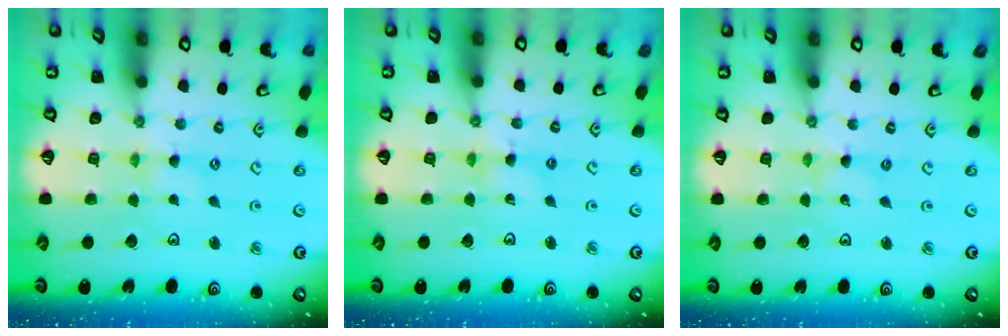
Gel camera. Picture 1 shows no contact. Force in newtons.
{"total": 2.6, "press": 2.6, "slide": 0.4}
{"total": 0.0}